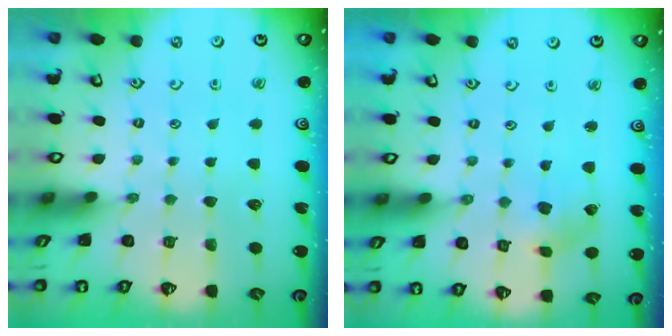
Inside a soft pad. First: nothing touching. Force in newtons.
{"total": 2.6, "press": 2.6, "slide": 0.4}